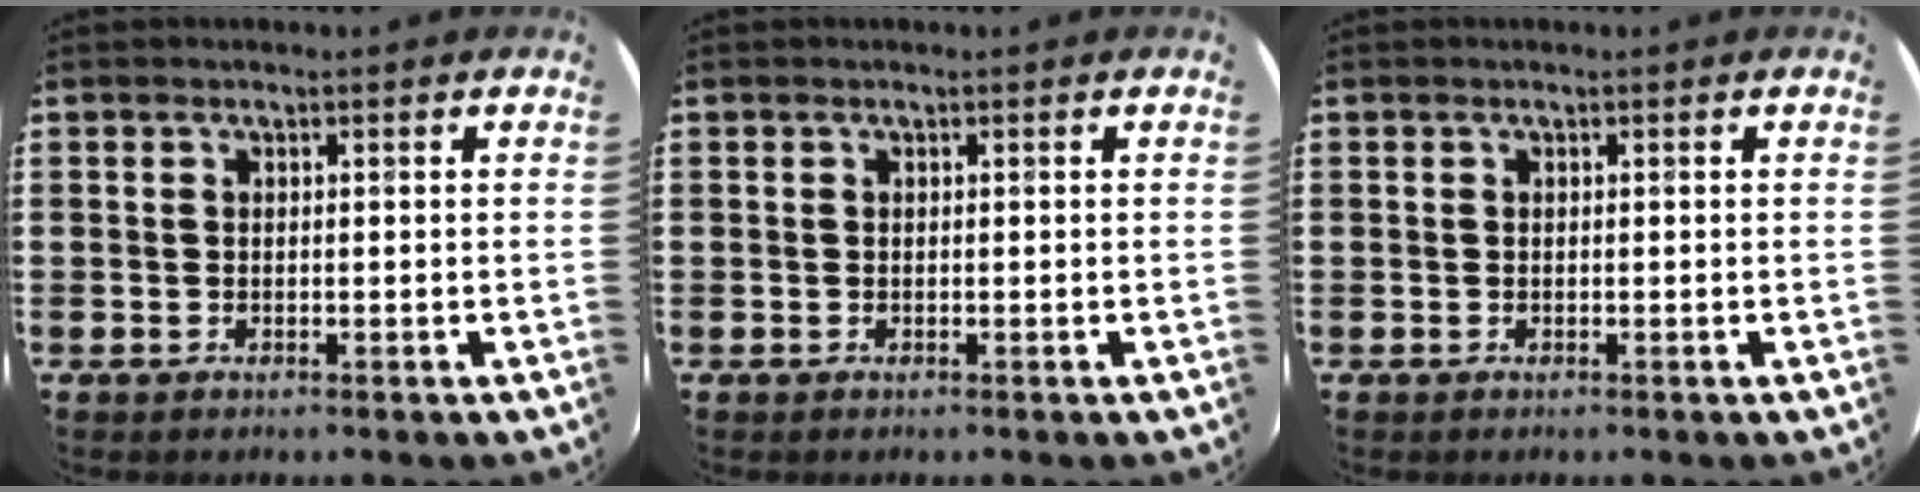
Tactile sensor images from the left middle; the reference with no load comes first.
{"total": 0.0}
{"total": 0.0}